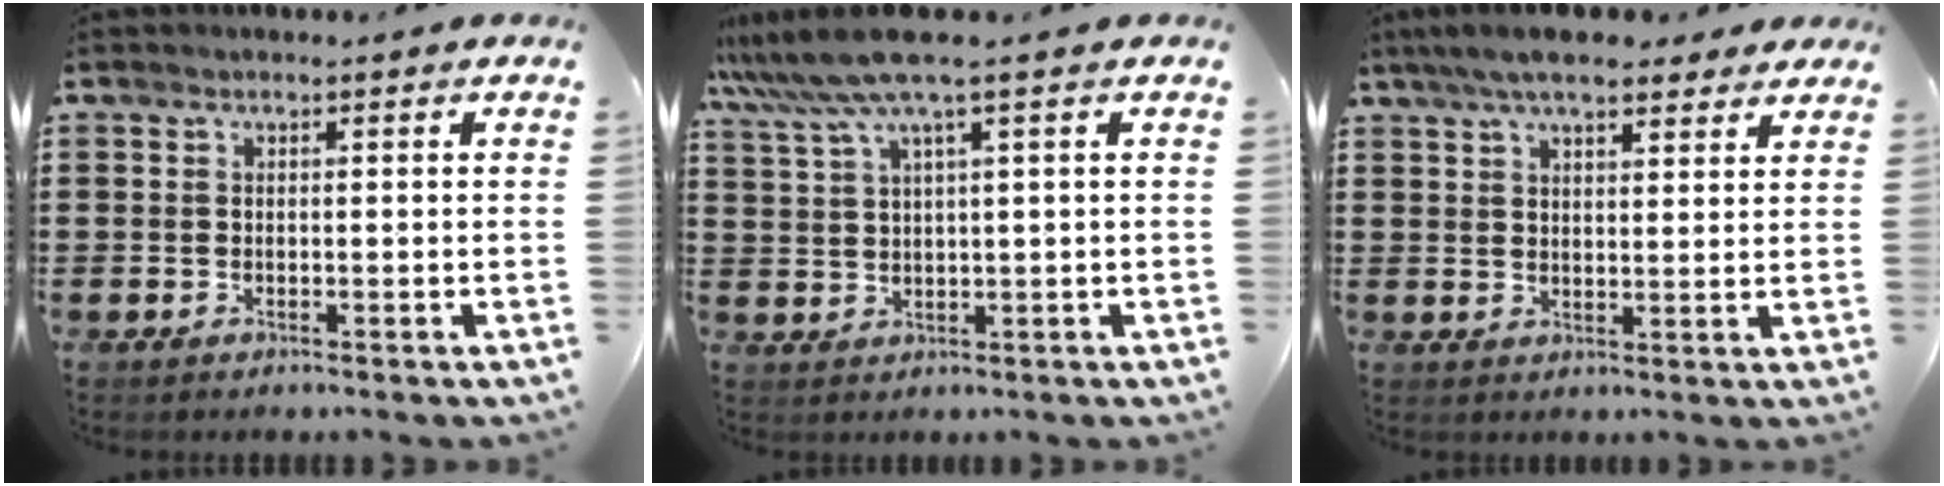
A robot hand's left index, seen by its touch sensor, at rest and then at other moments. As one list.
[{"total": 6.6, "force": [4.2, -0.2, 5.1], "torque": [-0.120, -0.010, 0.073]}, {"total": 7.2, "force": [5.9, 1.8, 3.7], "torque": [-0.087, -0.001, 0.109]}]